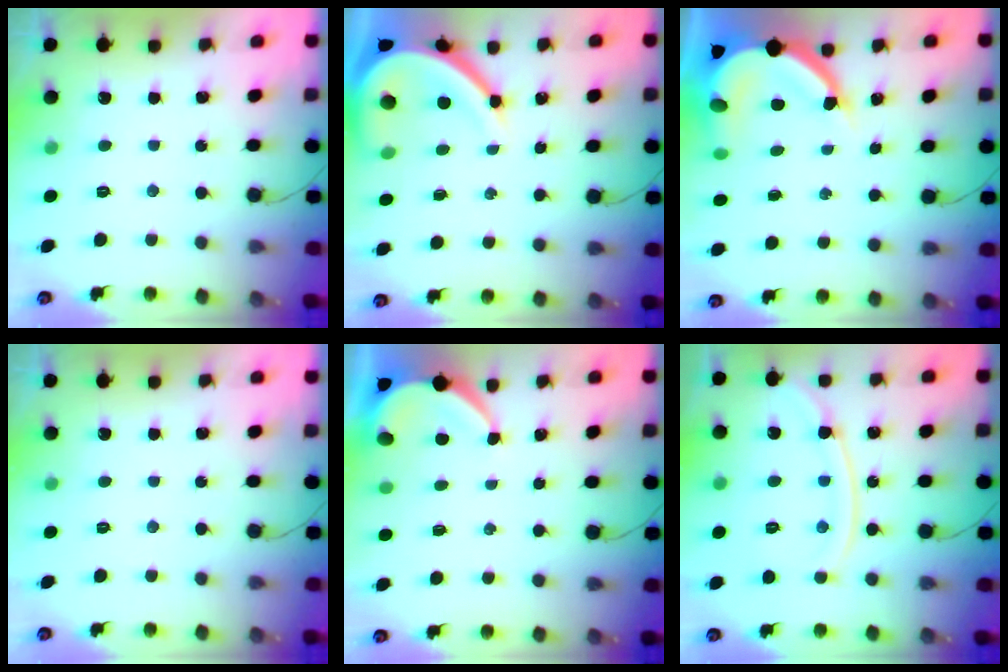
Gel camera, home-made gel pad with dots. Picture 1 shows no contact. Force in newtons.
{"total": 12.9, "press": 12.8, "slide": 1.6}
{"total": 14.3, "press": 14.2, "slide": 1.5}
{"total": 0.0}
{"total": 5.0, "press": 4.9, "slide": 0.5}
{"total": 12.5, "press": 12.4, "slide": 1.6}